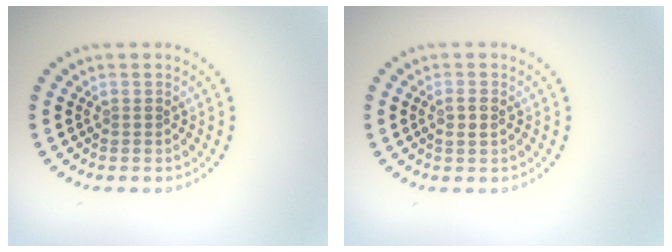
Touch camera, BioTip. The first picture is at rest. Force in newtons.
{"total": 1.2, "press": 1.2, "slide": 0.3}